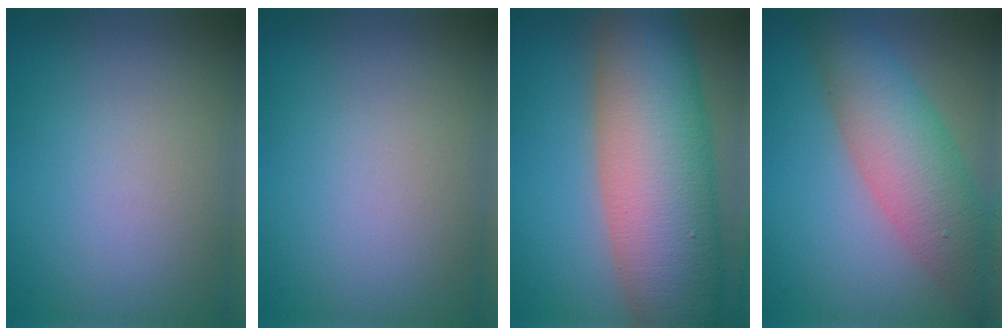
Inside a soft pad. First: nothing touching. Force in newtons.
{"total": 0.0}
{"total": 13.8, "press": 13.8, "slide": 0.7}
{"total": 7.3, "press": 7.3, "slide": 0.3}